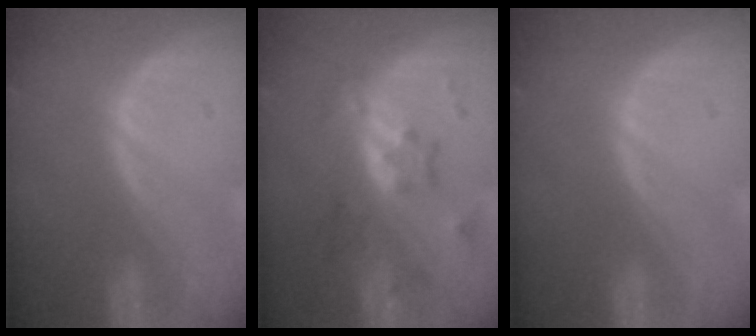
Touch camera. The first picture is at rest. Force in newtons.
{"total": 7.1, "press": 6.5, "slide": 2.9}
{"total": 0.0}